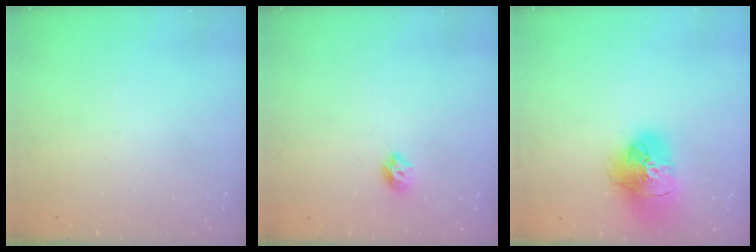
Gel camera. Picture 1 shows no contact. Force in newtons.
{"total": 6.4, "press": 6.3, "slide": 0.8}
{"total": 18.3, "press": 18.2, "slide": 2.0}